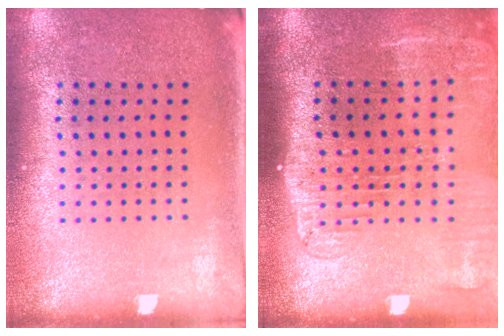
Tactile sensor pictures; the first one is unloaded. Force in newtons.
{"total": 2.2, "press": 1.8, "slide": 1.2}